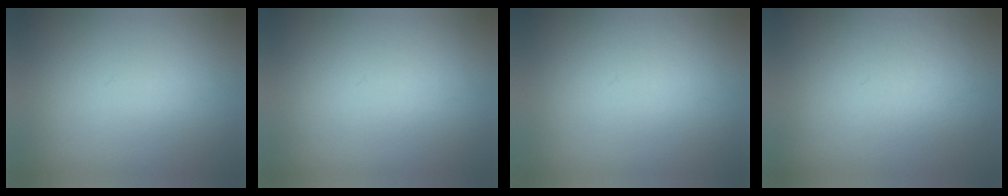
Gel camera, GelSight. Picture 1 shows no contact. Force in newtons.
{"total": 1.2}
{"total": 1.1}
{"total": 5.7}